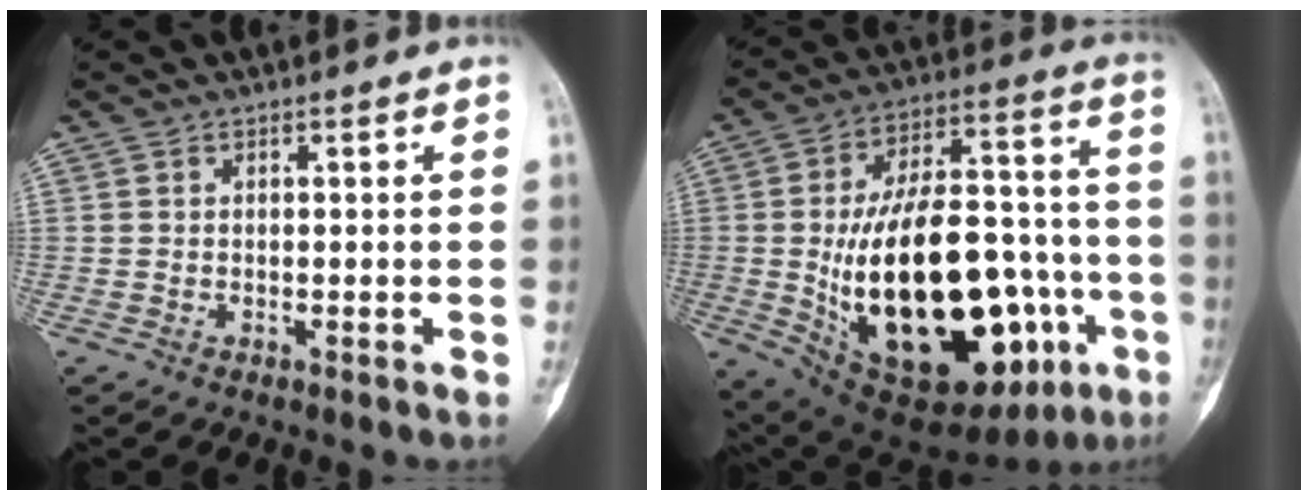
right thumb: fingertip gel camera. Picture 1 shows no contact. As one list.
[{"total": 35.0, "force": [-7.6, 16.5, 29.9], "torque": [-0.480, 0.007, -0.091]}]